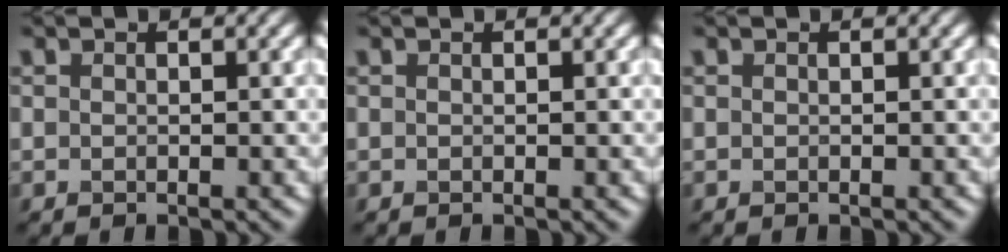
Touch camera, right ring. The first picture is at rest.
{"total": 0.0}
{"total": 0.0}